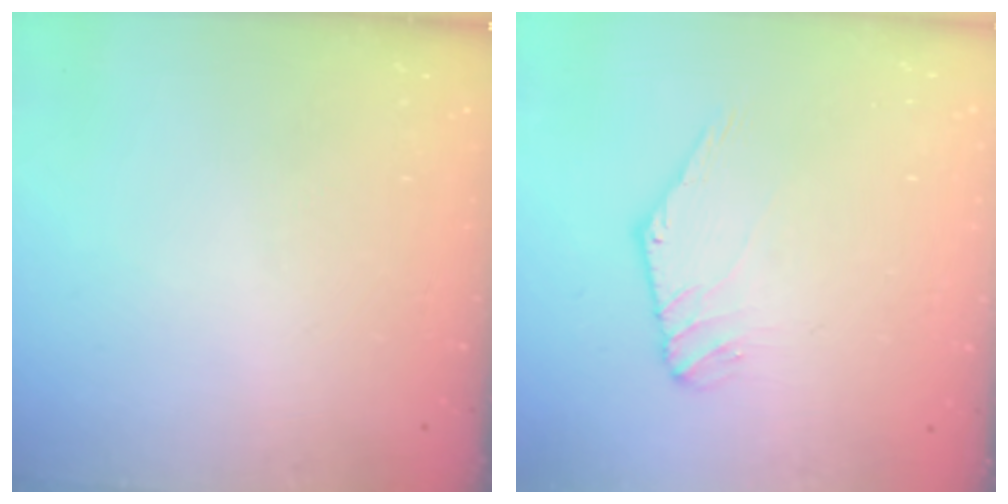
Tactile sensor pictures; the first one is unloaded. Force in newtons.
{"total": 0.0}